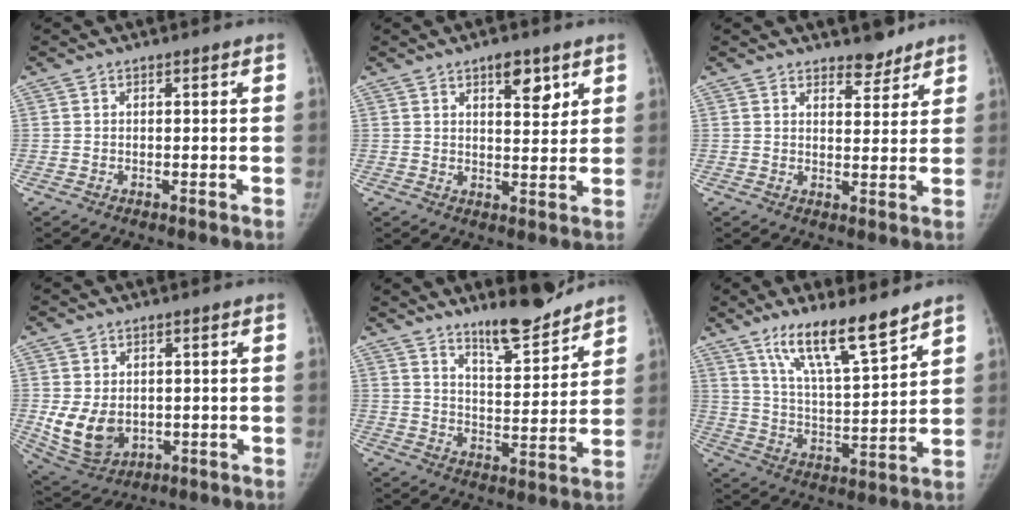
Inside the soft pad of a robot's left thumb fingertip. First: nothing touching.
{"total": 6.1, "force": [3.4, 2.6, 4.3], "torque": [-0.043, -0.021, 0.049]}
{"total": 4.2, "force": [3.6, 1.9, 1.1], "torque": [0.007, -0.028, 0.055]}
{"total": 9.4, "force": [-0.5, 7.0, 6.2], "torque": [-0.101, -0.014, 0.014]}
{"total": 10.4, "force": [8.9, 2.1, 5.0], "torque": [-0.060, -0.070, 0.145]}
{"total": 14.0, "force": [10.2, 2.5, 9.3], "torque": [-0.150, -0.065, 0.189]}